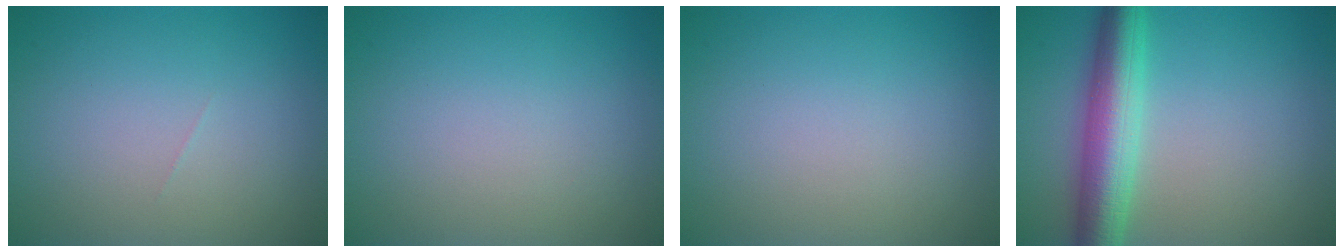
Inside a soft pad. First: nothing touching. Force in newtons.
{"total": 0.0}
{"total": 0.0}
{"total": 6.5, "press": 6.5, "slide": 0.0}